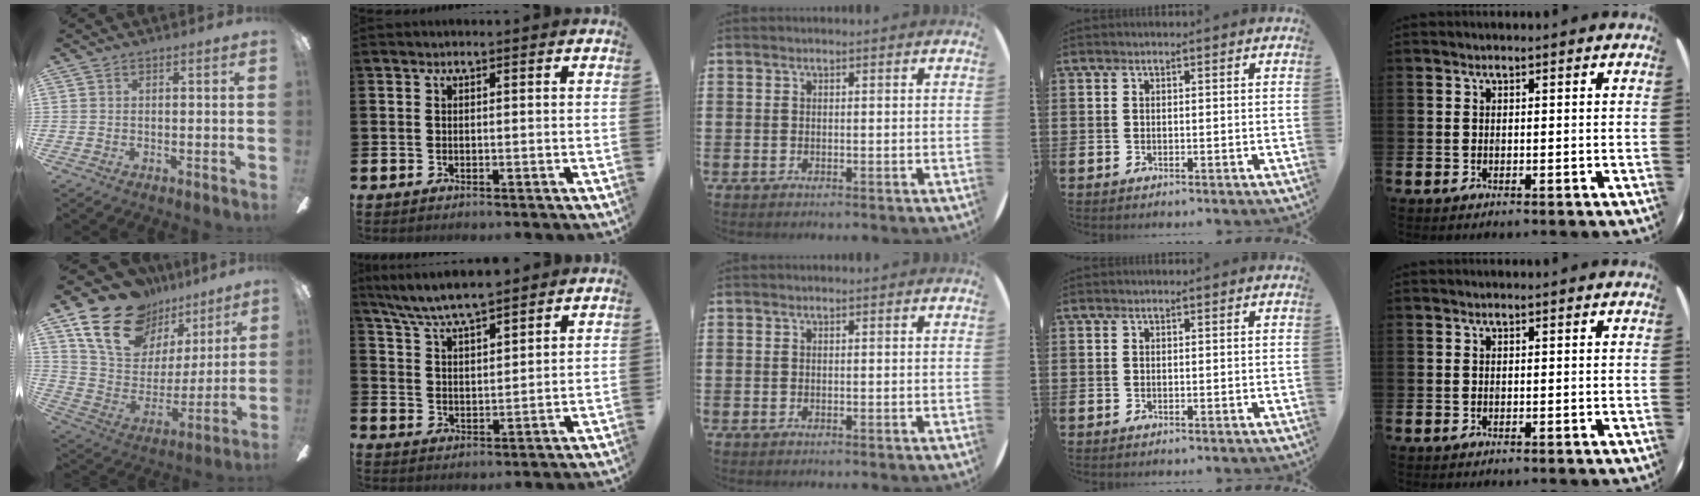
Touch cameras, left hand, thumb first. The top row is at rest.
{"thumb": {"total": 20.0, "force": [13.5, 12.2, 8.3], "torque": [-0.154, -0.077, 0.251]}, "index": {"total": 6.9, "force": [6.7, 0.5, 1.7], "torque": [-0.063, -0.030, 0.123]}}